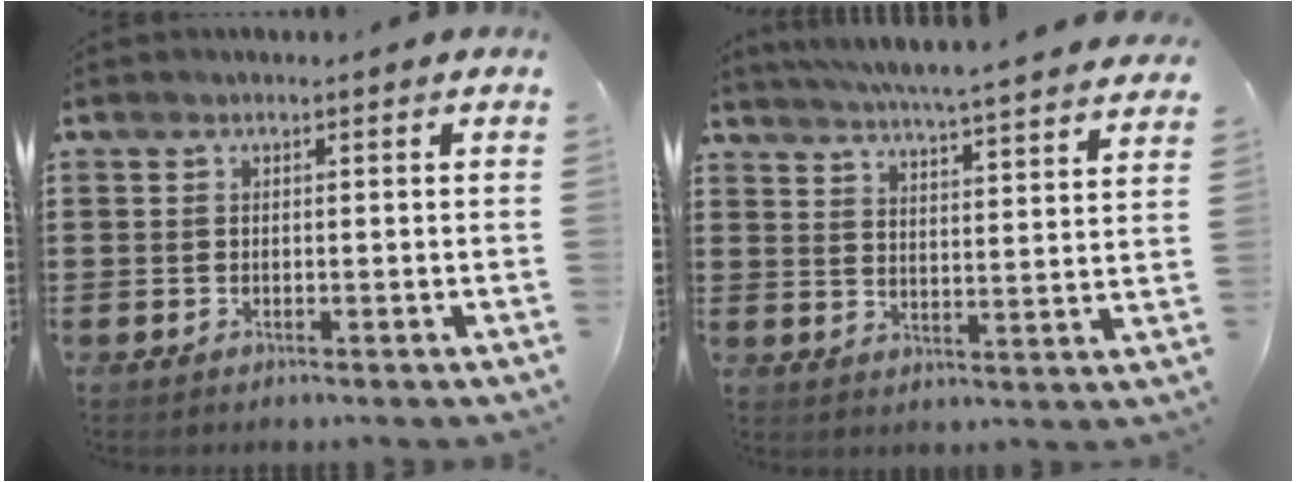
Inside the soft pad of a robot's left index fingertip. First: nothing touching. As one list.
[{"total": 5.1, "force": [4.8, -1.0, 1.4], "torque": [-0.048, -0.042, 0.077]}]